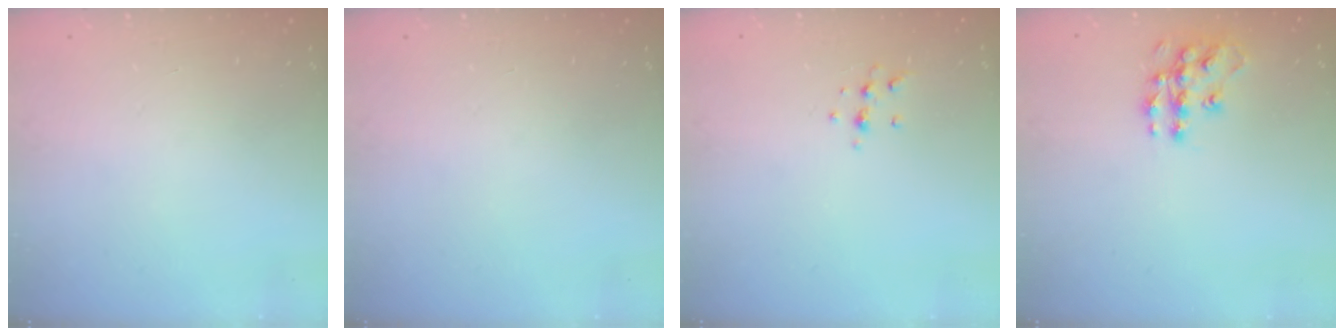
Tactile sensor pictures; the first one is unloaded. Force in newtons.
{"total": 0.0}
{"total": 5.3, "press": 5.1, "slide": 1.5}
{"total": 10.4, "press": 10.4, "slide": 0.4}